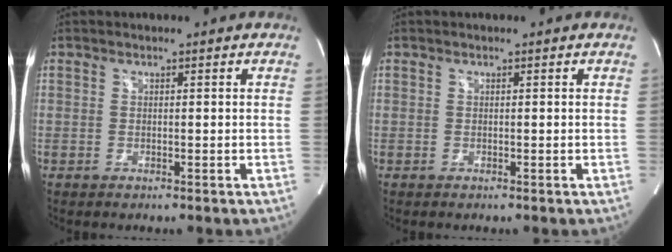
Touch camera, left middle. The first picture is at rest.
{"total": 0.0}